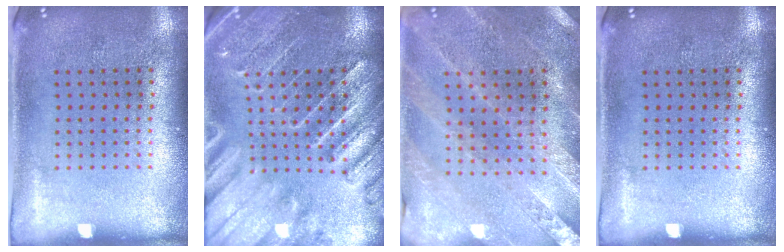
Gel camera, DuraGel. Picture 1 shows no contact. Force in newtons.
{"total": 3.0, "press": 2.9, "slide": 0.8}
{"total": 0.8, "press": 0.8, "slide": 0.2}
{"total": 0.0}